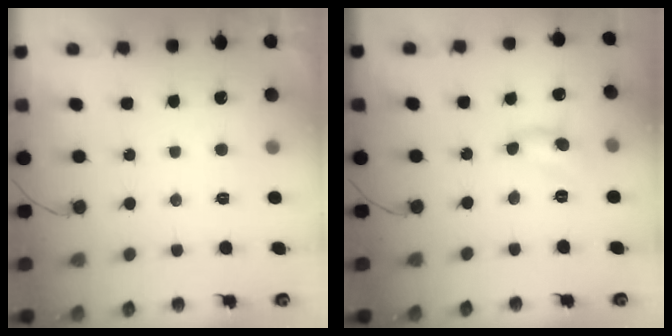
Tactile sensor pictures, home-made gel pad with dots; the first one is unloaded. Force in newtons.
{"total": 3.6, "press": 3.6, "slide": 0.2}